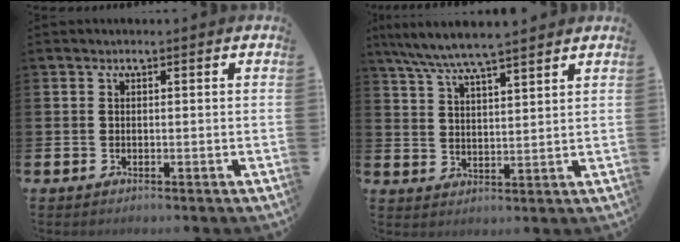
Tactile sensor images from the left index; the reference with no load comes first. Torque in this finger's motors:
{"motor_torque": [0.18, -0.36, 0.99, 0.21]}